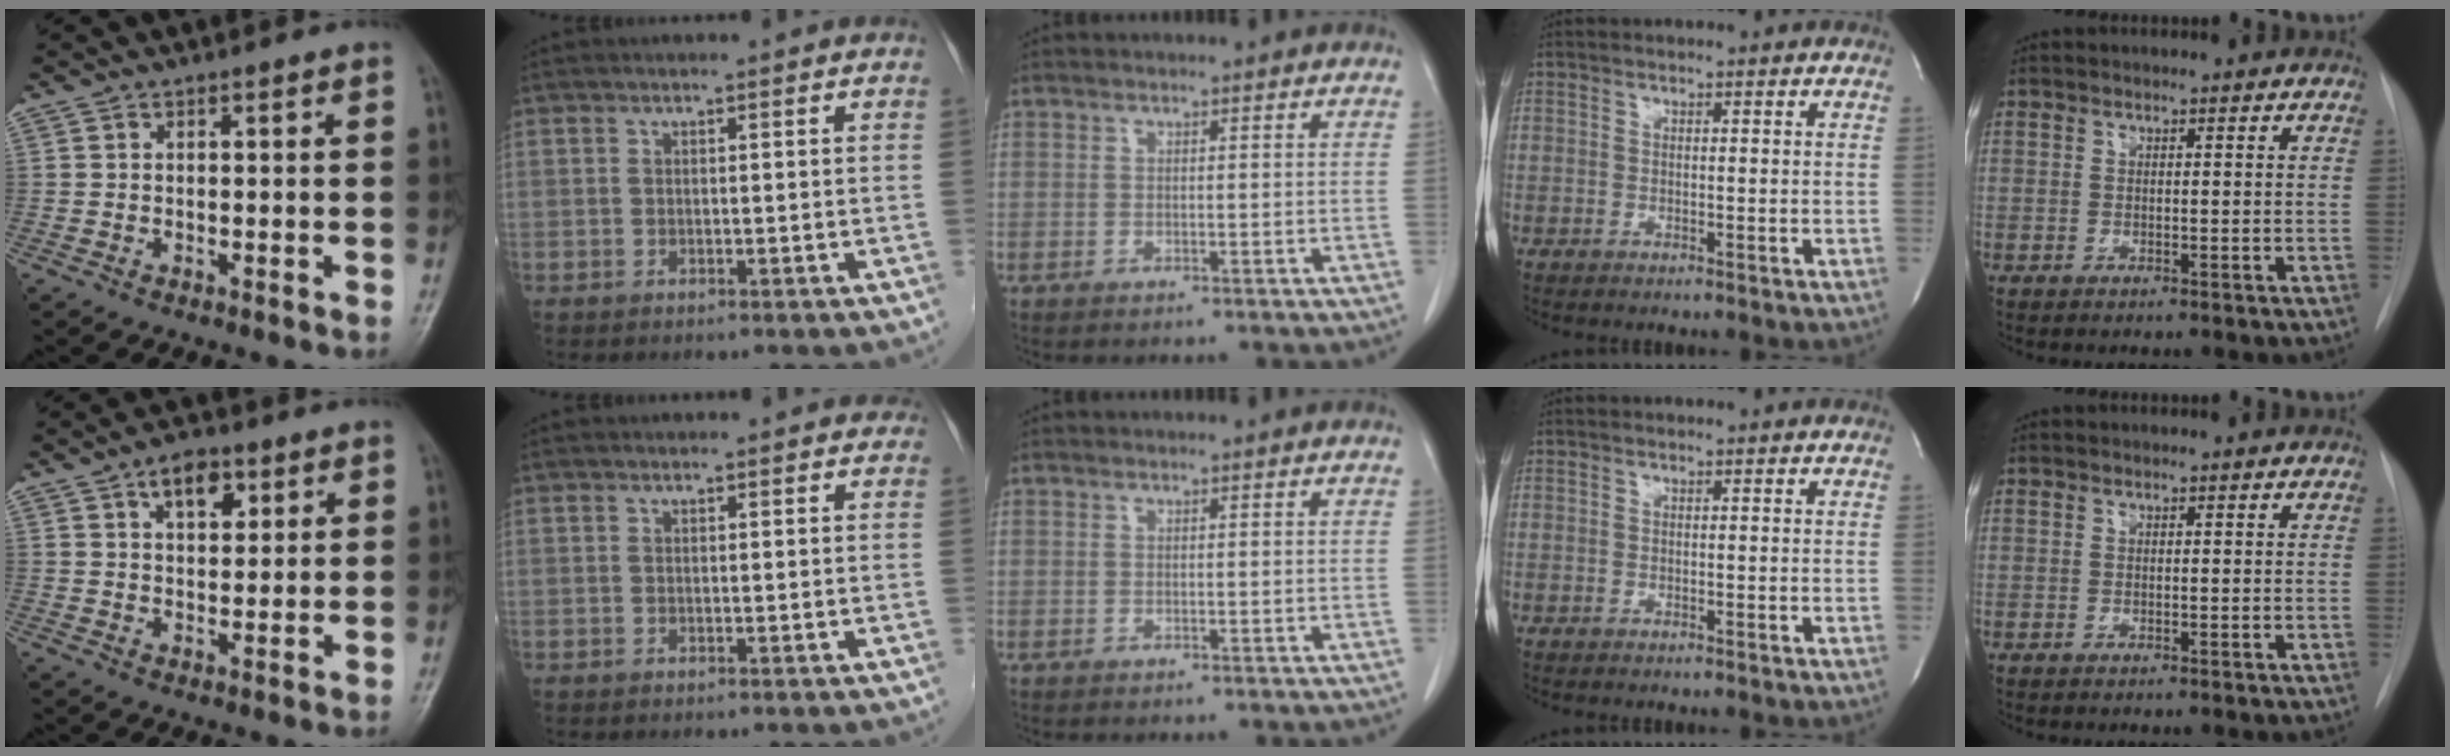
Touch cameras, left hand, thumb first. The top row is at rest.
{"thumb": {"total": 6.2, "force": [3.1, 3.5, 4.1], "torque": [-0.043, -0.011, 0.045]}, "index": {"total": 2.1, "force": [1.9, 0.8, 0.4], "torque": [-0.002, 0.012, 0.013]}}